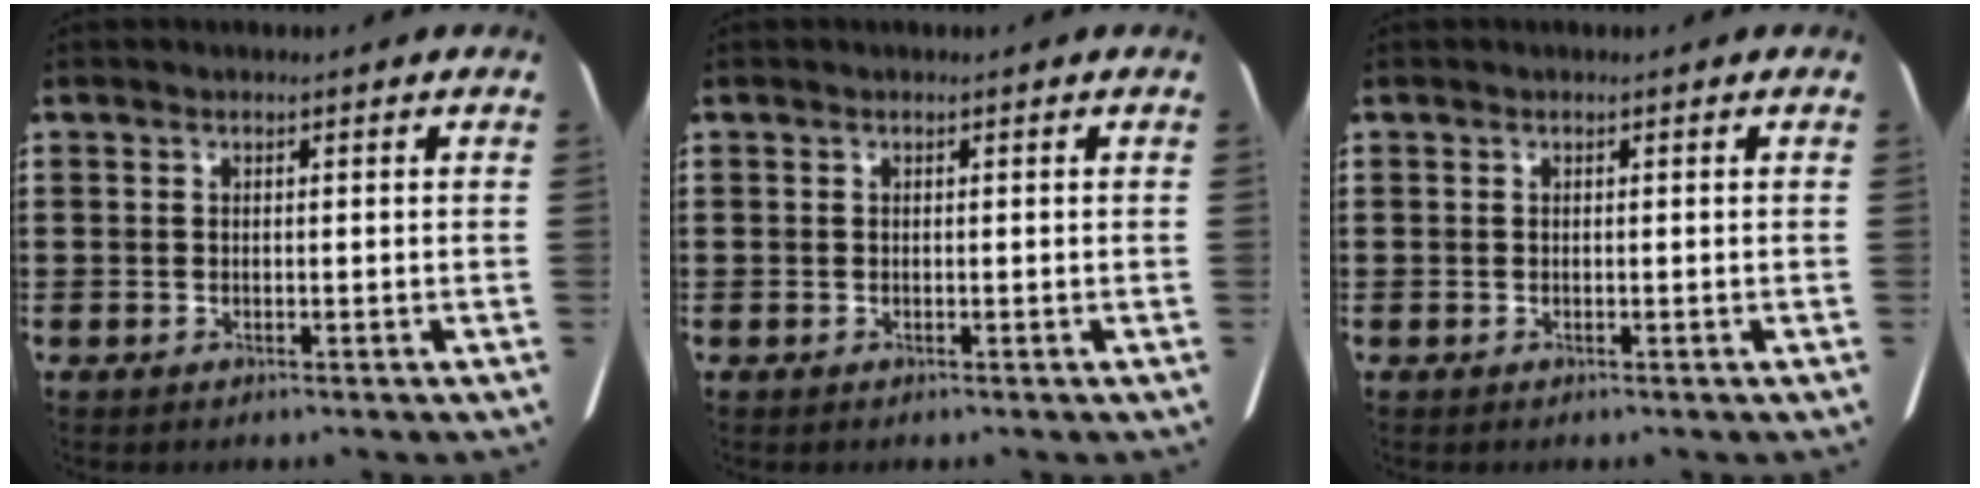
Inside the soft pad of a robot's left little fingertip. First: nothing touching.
{"total": 0.0}
{"total": 0.0}